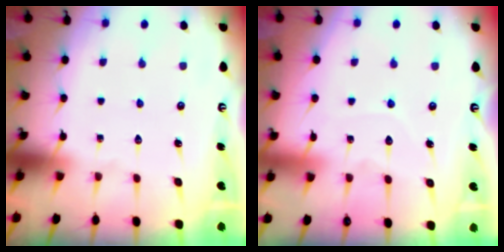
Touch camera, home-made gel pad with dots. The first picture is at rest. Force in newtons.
{"total": 4.7, "press": 4.6, "slide": 0.4}